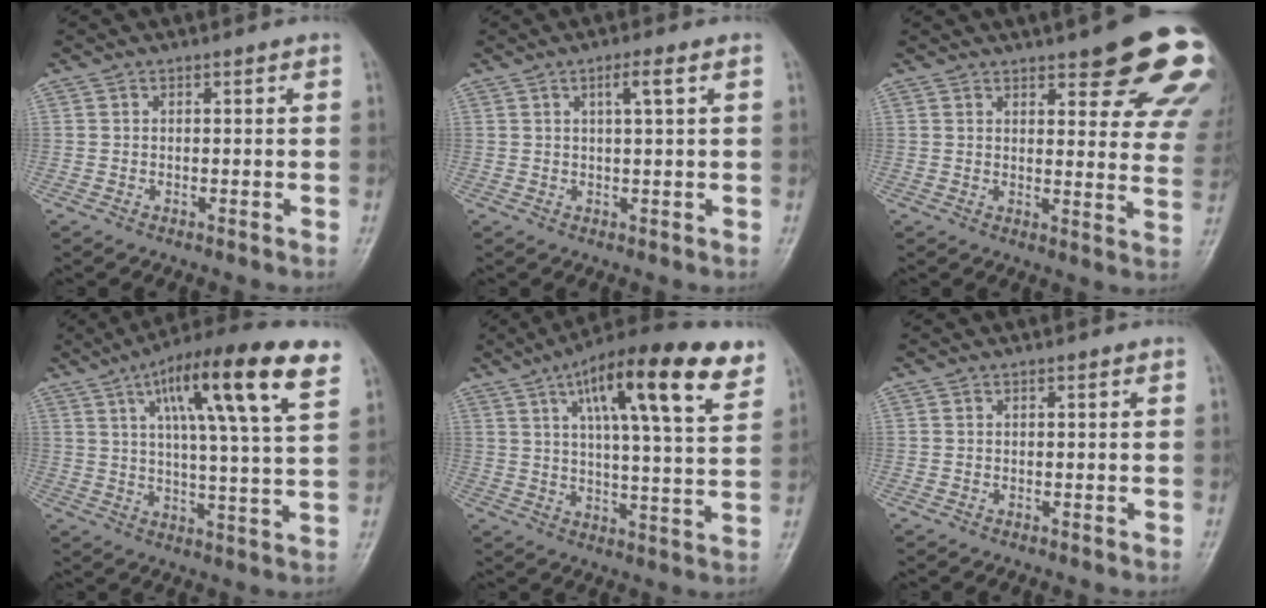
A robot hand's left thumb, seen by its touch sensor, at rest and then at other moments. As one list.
[{"total": 2.9, "force": [1.1, 0.0, 2.7], "torque": [-0.052, 0.001, 0.021]}, {"total": 20.8, "force": [13.5, 6.1, 14.6], "torque": [-0.142, -0.047, 0.150]}, {"total": 19.1, "force": [9.2, 3.3, 16.5], "torque": [-0.242, -0.015, 0.136]}, {"total": 20.5, "force": [10.9, 4.9, 16.7], "torque": [-0.234, -0.019, 0.162]}, {"total": 0.0}]